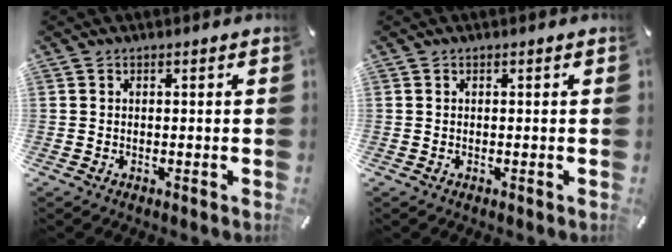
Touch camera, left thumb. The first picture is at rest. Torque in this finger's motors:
{"motor_torque": [0.00, 0.00, 0.00, 0.00, 0.00]}